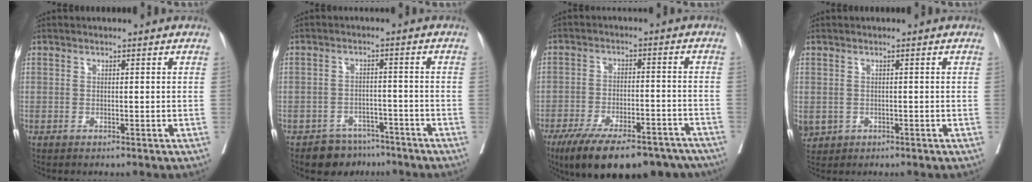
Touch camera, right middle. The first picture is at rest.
{"total": 5.2, "force": [-4.3, 2.9, 0.4], "torque": [0.009, 0.009, -0.065]}
{"total": 20.3, "force": [-15.8, 6.7, 10.9], "torque": [-0.151, -0.003, -0.222]}
{"total": 3.5, "force": [-1.0, 3.2, 1.0], "torque": [-0.025, -0.002, -0.008]}